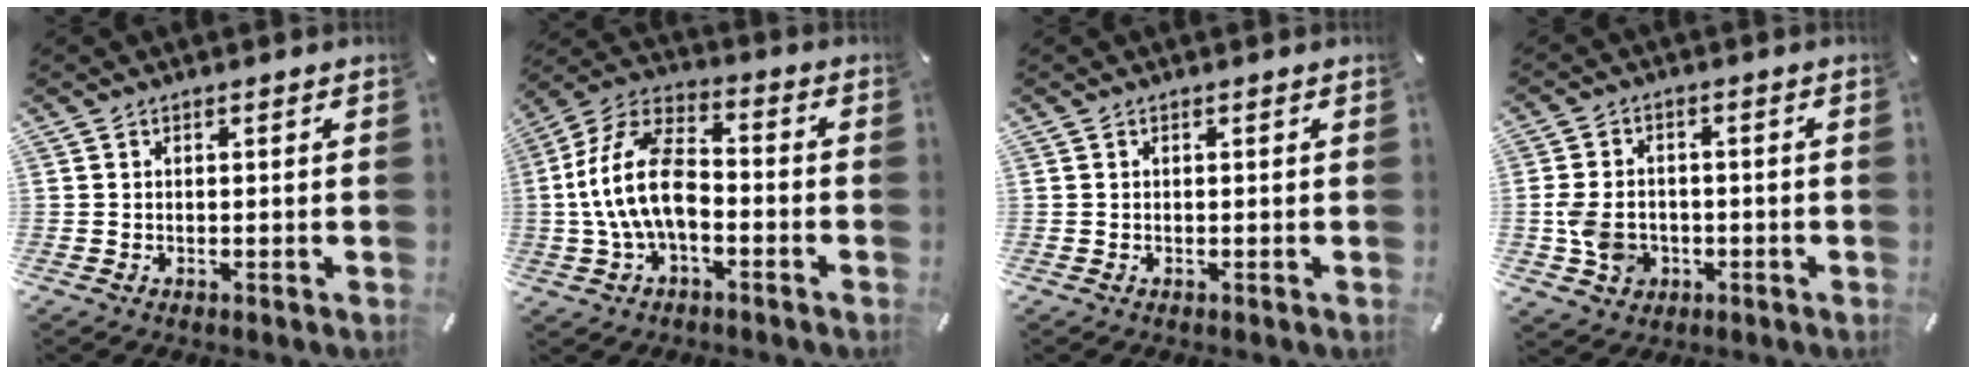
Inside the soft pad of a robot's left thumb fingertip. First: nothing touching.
{"total": 15.0, "force": [-3.1, 8.8, 11.8], "torque": [-0.250, 0.020, -0.060]}
{"total": 0.0}
{"total": 7.4, "force": [-1.7, 6.2, 3.7], "torque": [-0.081, 0.010, -0.028]}